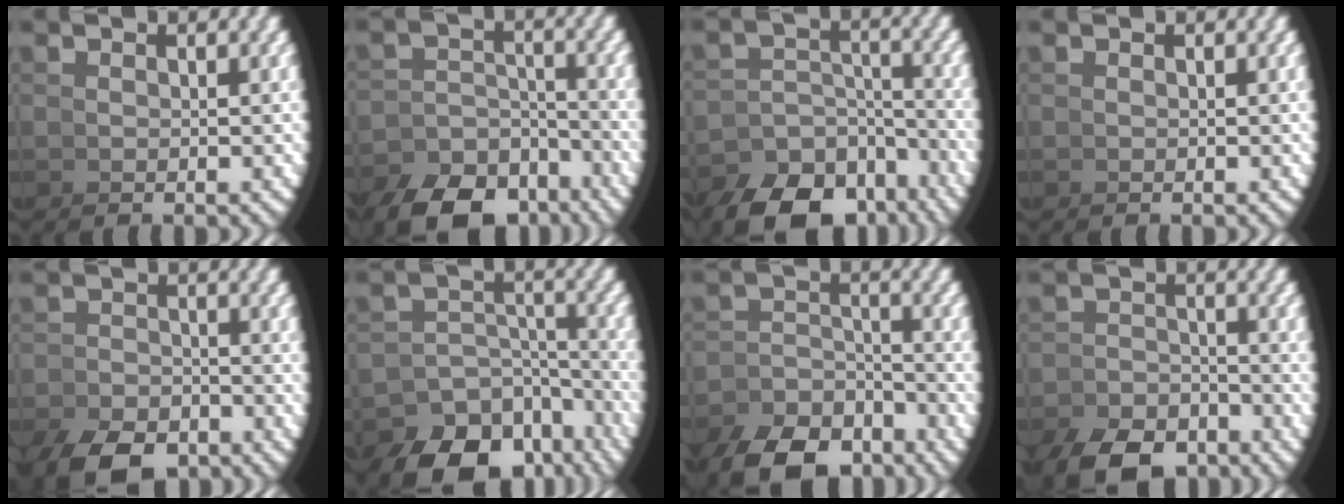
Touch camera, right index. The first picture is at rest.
{"total": 6.9, "force": [-5.6, 2.7, 2.9], "torque": [-0.027, -0.016, -0.086]}
{"total": 8.7, "force": [-6.2, 4.1, 4.5], "torque": [-0.064, -0.030, -0.083]}
{"total": 0.0}
{"total": 3.9, "force": [-3.7, 0.5, 1.0], "torque": [0.006, -0.012, -0.060]}
{"total": 10.9, "force": [-6.9, 6.0, 6.0], "torque": [-0.099, -0.054, -0.085]}
{"total": 6.0, "force": [-4.8, 2.4, 2.7], "torque": [-0.031, -0.016, -0.074]}
{"total": 4.8, "force": [-4.5, 1.0, 1.4], "torque": [0.006, -0.008, -0.075]}